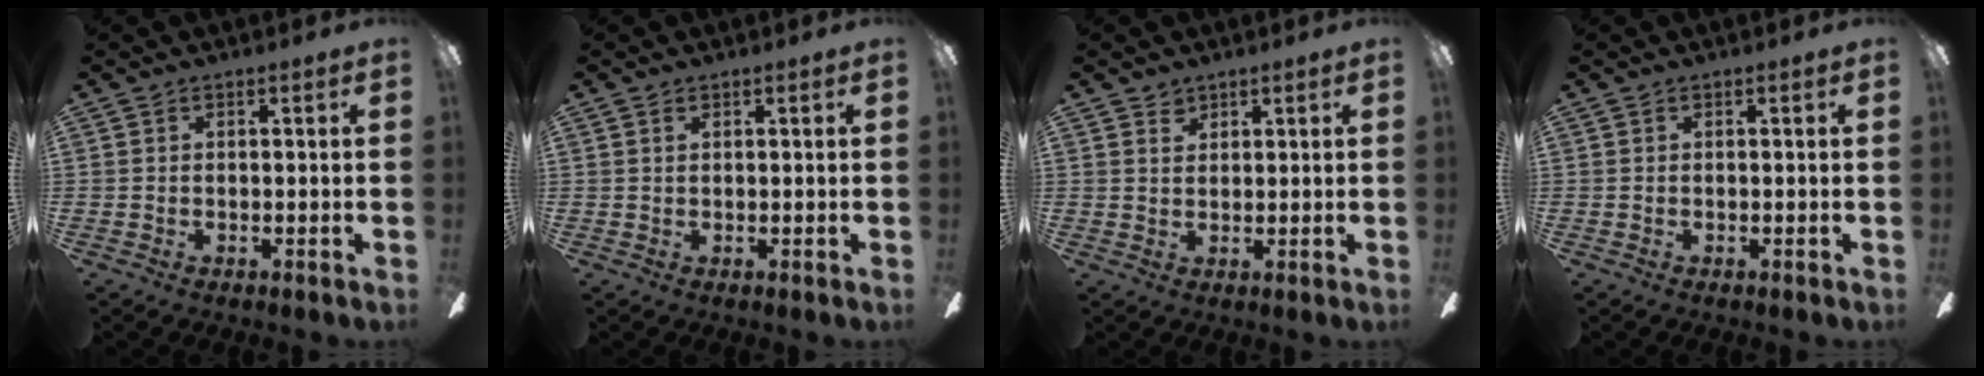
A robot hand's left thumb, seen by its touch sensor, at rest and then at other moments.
{"total": 1.0, "force": [0.7, 0.6, 0.4], "torque": [-0.011, 0.001, 0.013]}
{"total": 2.5, "force": [1.9, 1.5, 0.4], "torque": [0.005, -0.006, 0.034]}
{"total": 0.0}